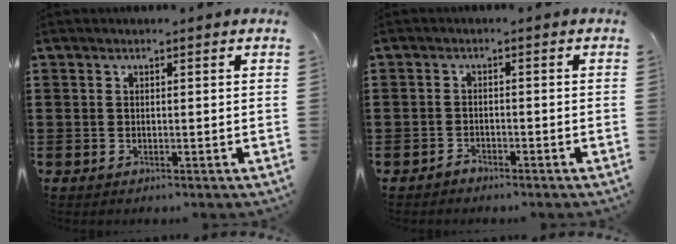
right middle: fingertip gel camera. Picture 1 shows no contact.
{"total": 1.5, "force": [-1.4, 0.5, 0.2], "torque": [-0.008, 0.001, -0.030]}